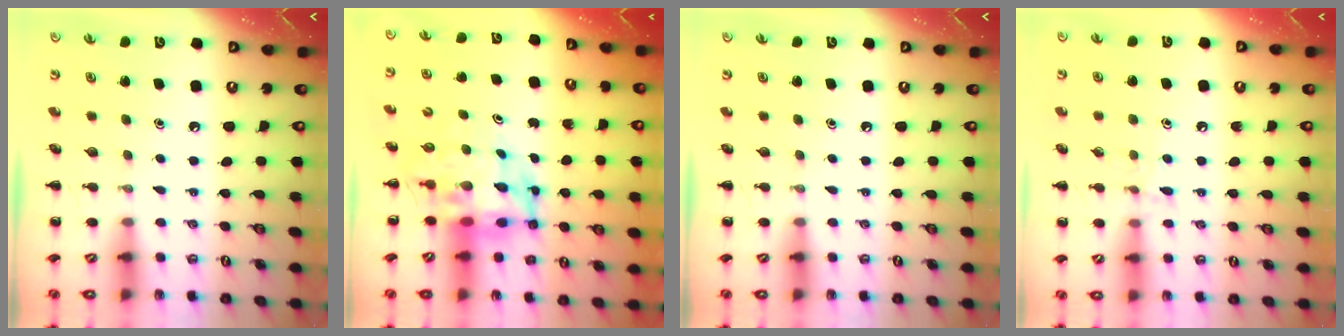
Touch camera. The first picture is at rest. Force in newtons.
{"total": 7.1, "press": 6.8, "slide": 2.2}
{"total": 0.0}
{"total": 6.2, "press": 6.0, "slide": 1.4}